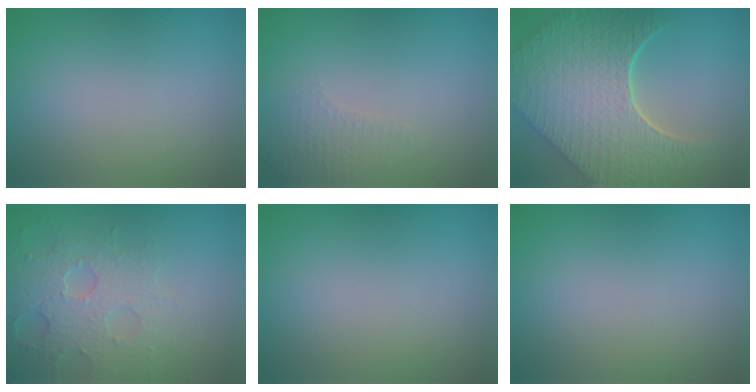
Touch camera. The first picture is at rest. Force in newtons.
{"total": 1.6, "press": 1.6, "slide": 0.4}
{"total": 10.3, "press": 7.4, "slide": 7.2}
{"total": 4.0, "press": 4.0, "slide": 0.5}
{"total": 0.0}
{"total": 0.0}